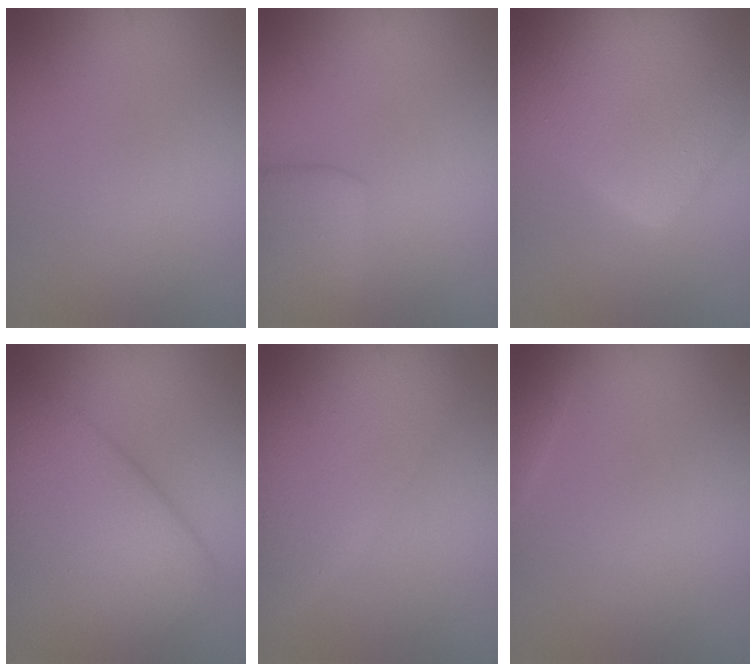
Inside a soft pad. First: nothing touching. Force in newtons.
{"total": 4.1, "press": 4.1, "slide": 0.1}
{"total": 12.7, "press": 12.7, "slide": 0.6}
{"total": 9.0, "press": 8.9, "slide": 0.5}
{"total": 7.4, "press": 7.4, "slide": 0.4}
{"total": 0.8, "press": 0.8, "slide": 0.1}